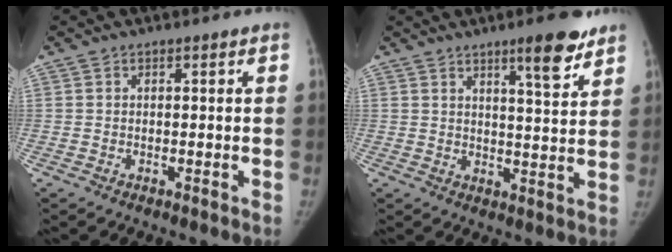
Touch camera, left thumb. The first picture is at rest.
{"total": 8.8, "force": [5.9, 1.6, 6.3], "torque": [-0.076, -0.037, 0.083]}